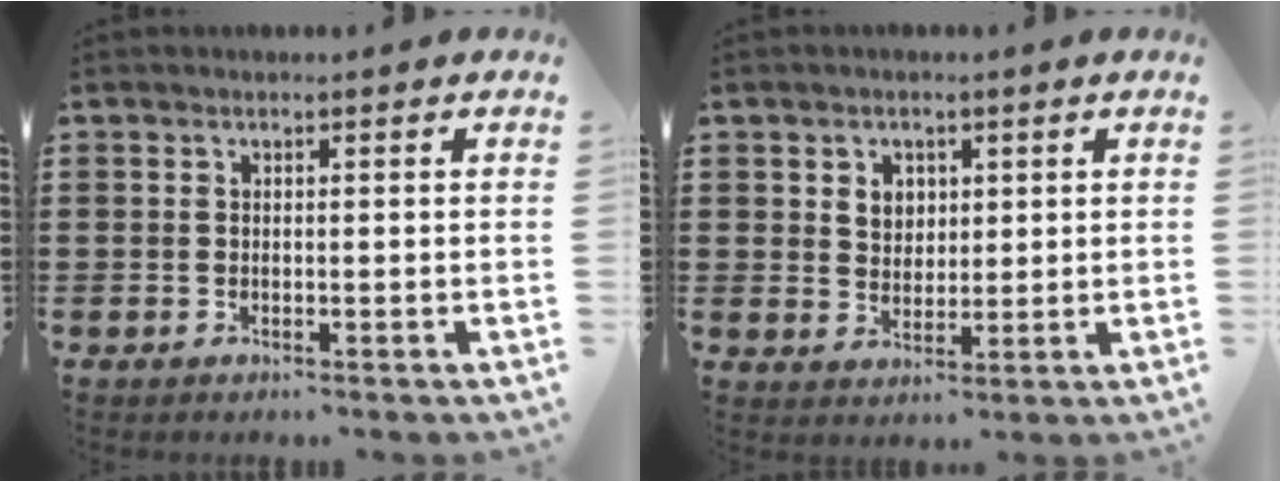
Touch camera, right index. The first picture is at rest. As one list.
[{"total": 3.1, "force": [1.4, 2.6, 0.9], "torque": [-0.029, 0.011, 0.023]}]